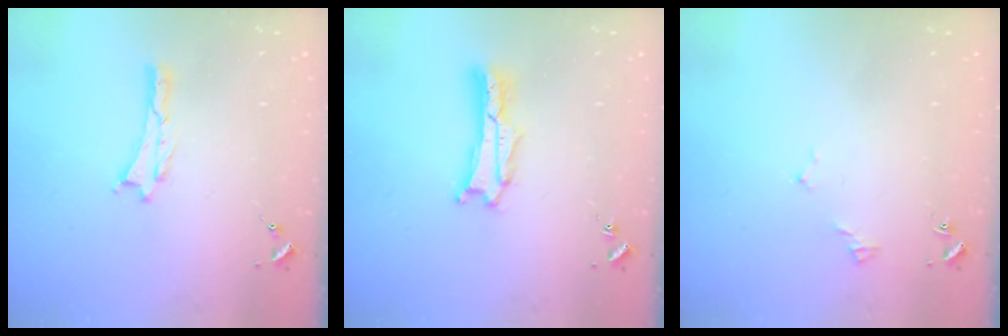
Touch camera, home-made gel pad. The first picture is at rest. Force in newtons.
{"total": 1.7, "press": 1.7, "slide": 0.3}
{"total": 2.9, "press": 2.9, "slide": 0.3}